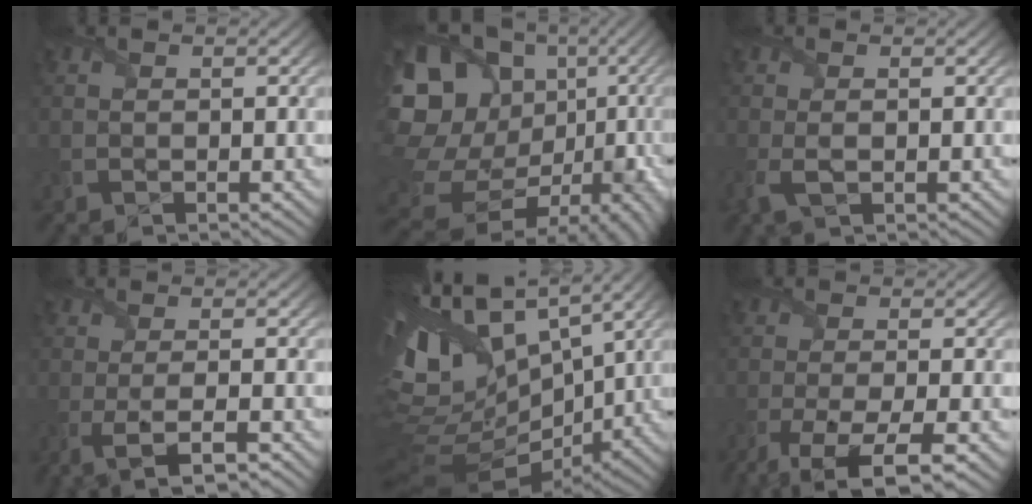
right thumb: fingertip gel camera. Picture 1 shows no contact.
{"total": 21.6, "force": [1.6, 18.8, 10.6], "torque": [-0.242, 0.008, 0.029]}
{"total": 2.9, "force": [-0.5, 1.6, 2.4], "torque": [-0.064, -0.006, -0.014]}
{"total": 3.8, "force": [-1.8, 0.4, 3.3], "torque": [-0.062, 0.003, -0.038]}
{"total": 16.3, "force": [2.1, 9.0, 13.4], "torque": [-0.272, -0.017, 0.072]}
{"total": 7.9, "force": [-4.9, 1.9, 5.9], "torque": [-0.120, -0.014, -0.086]}